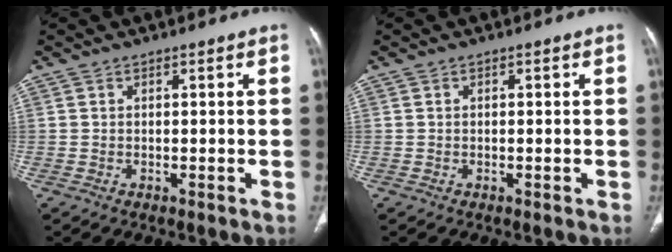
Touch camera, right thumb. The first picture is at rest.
{"total": 0.0}